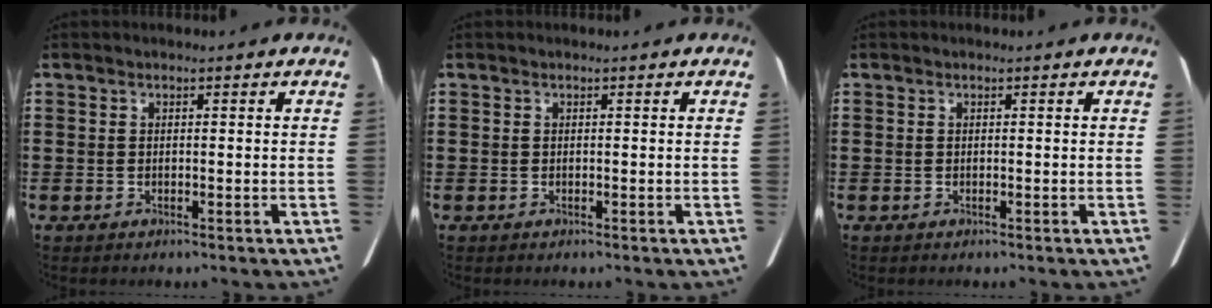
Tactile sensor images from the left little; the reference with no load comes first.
{"total": 0.0}
{"total": 0.0}